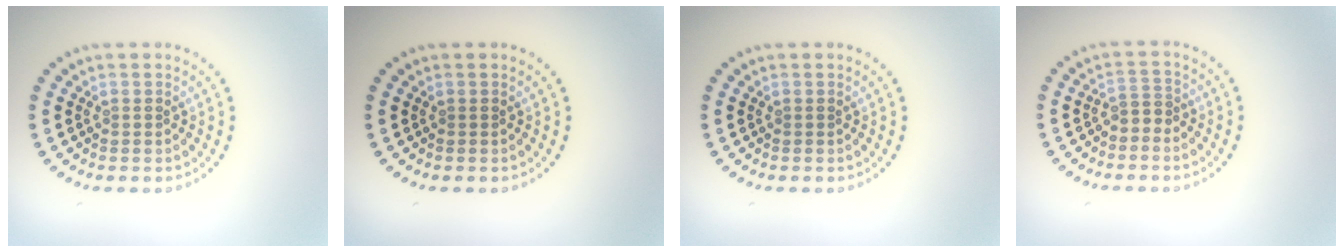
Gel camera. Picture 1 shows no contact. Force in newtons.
{"total": 0.0}
{"total": 0.0}
{"total": 1.4, "press": 1.1, "slide": 0.9}